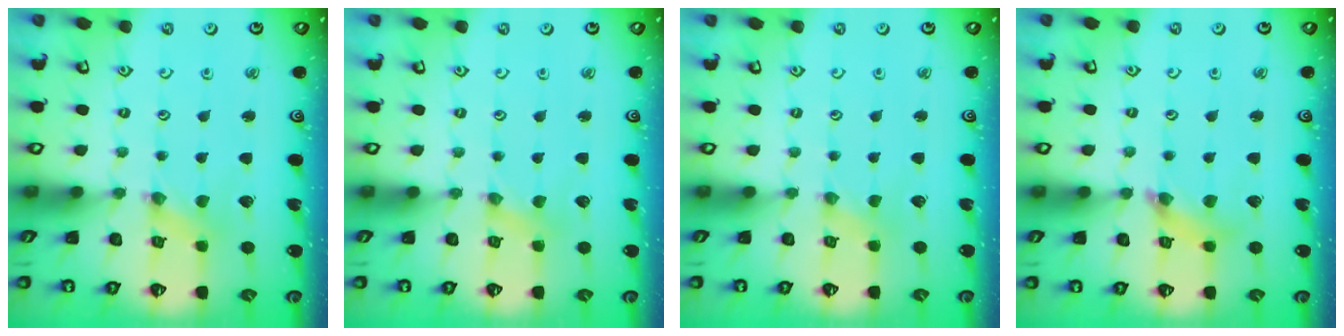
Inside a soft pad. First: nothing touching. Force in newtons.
{"total": 1.0, "press": 1.0, "slide": 0.2}
{"total": 0.0}
{"total": 5.6, "press": 5.6, "slide": 0.5}